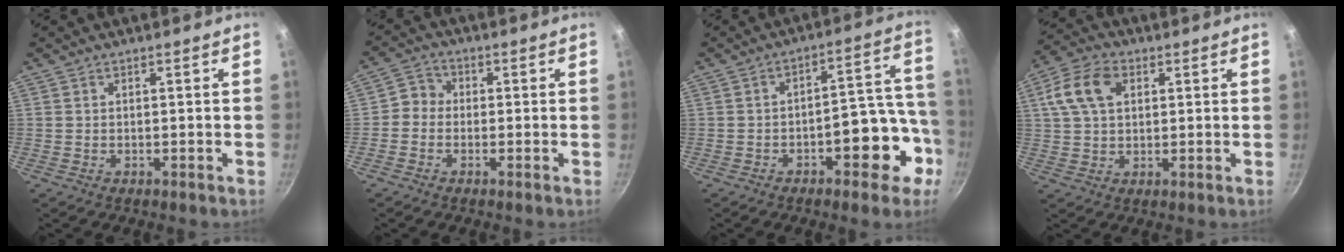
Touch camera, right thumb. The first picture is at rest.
{"total": 3.6, "force": [-0.8, 3.2, 1.4], "torque": [-0.008, 0.015, -0.031]}
{"total": 11.8, "force": [-4.8, 5.6, 9.2], "torque": [-0.078, 0.069, -0.059]}
{"total": 9.9, "force": [3.0, 6.6, 6.7], "torque": [-0.120, 0.013, 0.046]}